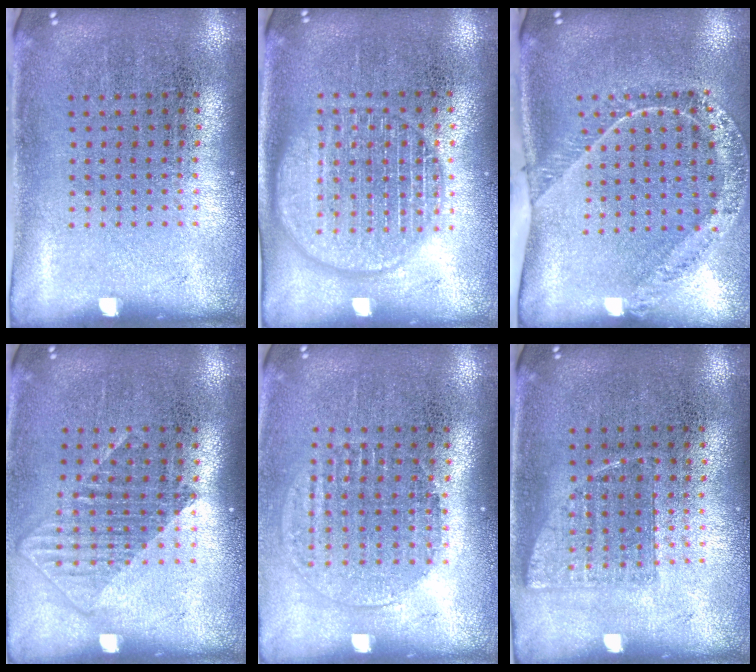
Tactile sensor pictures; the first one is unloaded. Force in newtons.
{"total": 2.3, "press": 2.3, "slide": 0.3}
{"total": 1.5, "press": 1.5, "slide": 0.3}
{"total": 1.2, "press": 1.0, "slide": 0.6}
{"total": 1.3, "press": 1.2, "slide": 0.6}
{"total": 0.7, "press": 0.7, "slide": 0.3}